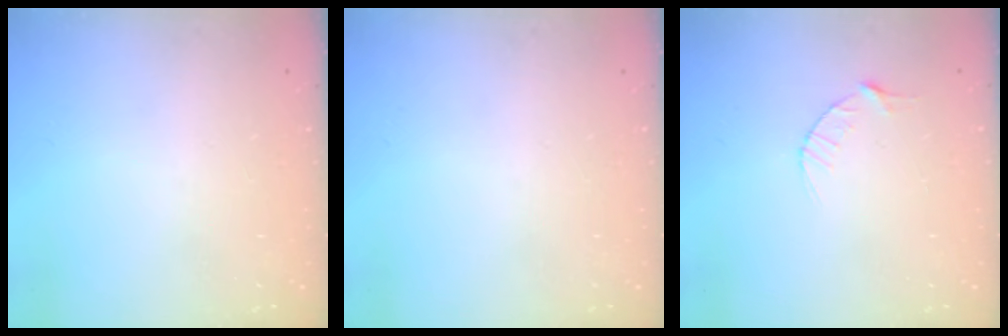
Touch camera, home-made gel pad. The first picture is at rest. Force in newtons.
{"total": 0.0}
{"total": 3.4, "press": 3.4, "slide": 0.4}